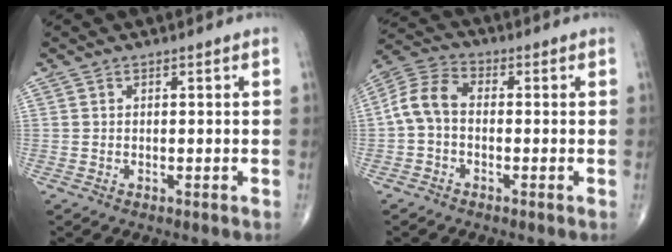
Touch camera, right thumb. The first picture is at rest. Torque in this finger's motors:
{"motor_torque": [0.01, 0.01, 0.06, -0.09, 0.08]}